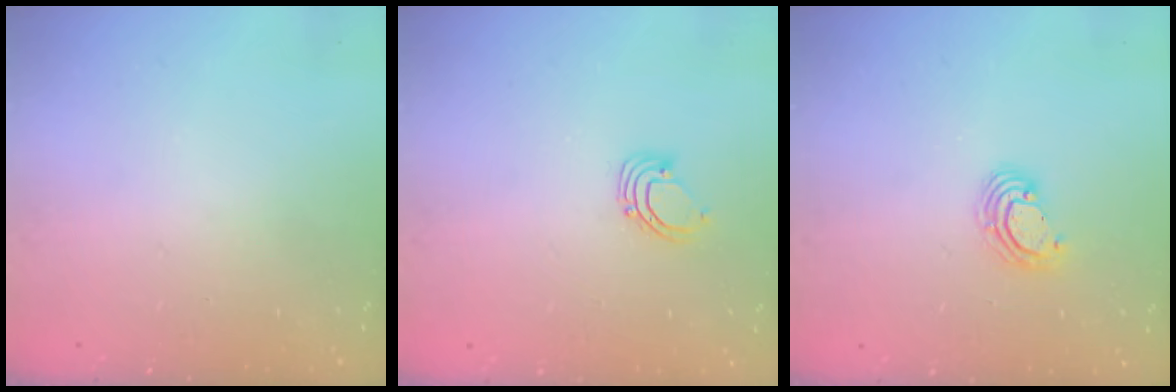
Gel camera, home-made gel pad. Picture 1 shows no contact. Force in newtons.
{"total": 2.9, "press": 2.9, "slide": 0.3}
{"total": 3.6, "press": 3.6, "slide": 0.2}